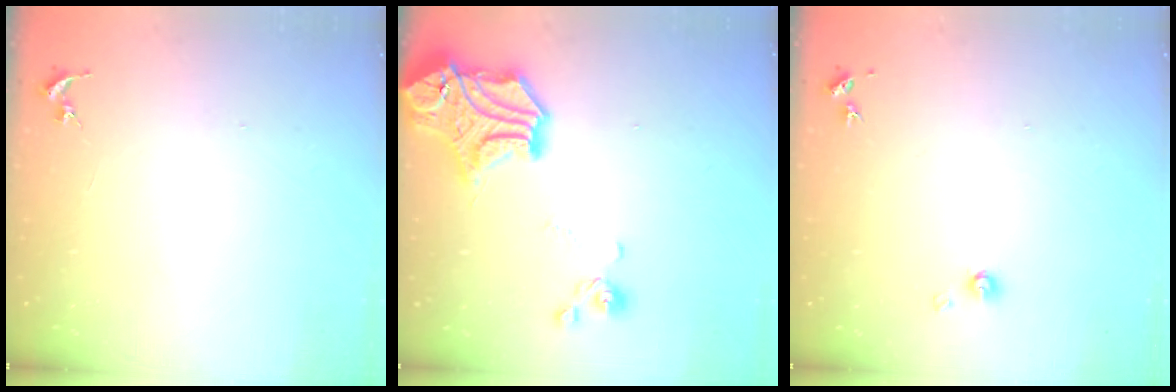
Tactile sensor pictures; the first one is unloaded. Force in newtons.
{"total": 18.9, "press": 18.7, "slide": 2.7}
{"total": 4.3, "press": 4.3, "slide": 0.3}